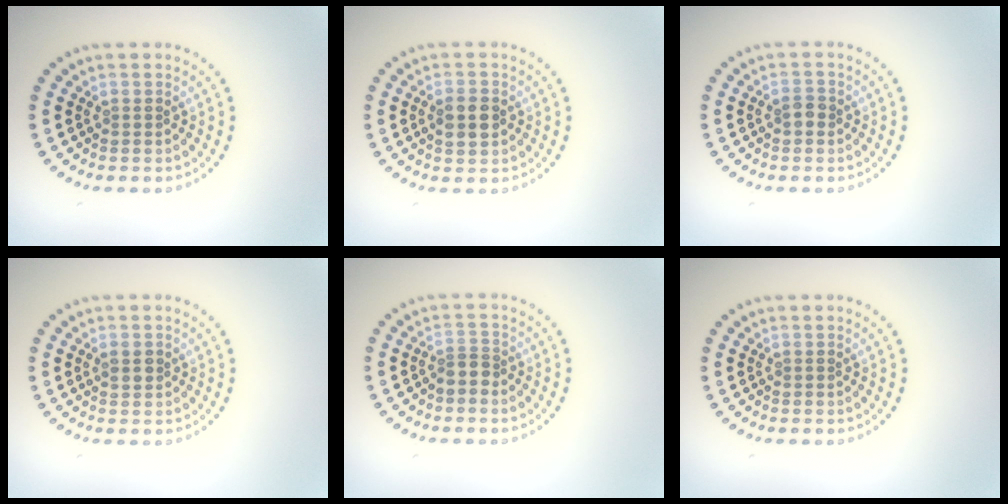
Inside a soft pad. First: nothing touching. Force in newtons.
{"total": 2.9, "press": 2.9, "slide": 0.1}
{"total": 1.3, "press": 1.3, "slide": 0.2}
{"total": 1.2, "press": 1.2, "slide": 0.2}
{"total": 1.7, "press": 1.3, "slide": 1.2}
{"total": 0.0}